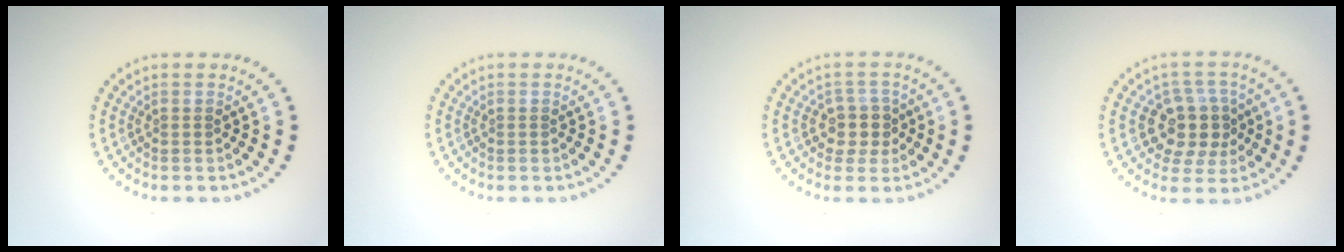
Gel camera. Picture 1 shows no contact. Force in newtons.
{"total": 0.0}
{"total": 2.4, "press": 2.1, "slide": 1.2}
{"total": 4.7, "press": 4.2, "slide": 1.9}